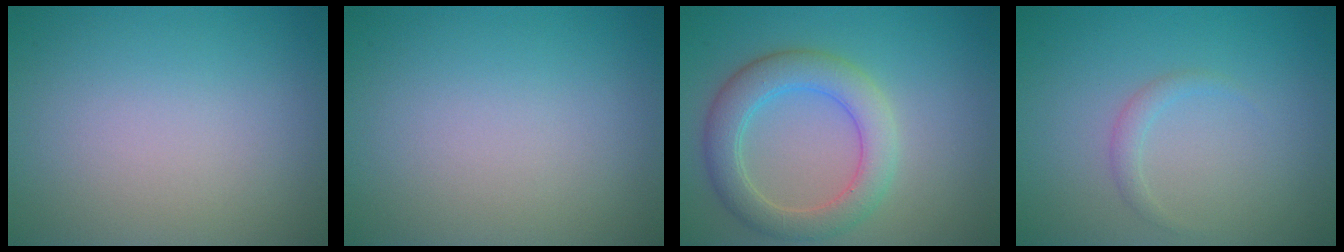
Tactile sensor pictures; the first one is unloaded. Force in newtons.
{"total": 0.0}
{"total": 4.8, "press": 4.8, "slide": 0.4}
{"total": 1.1, "press": 1.1, "slide": 0.0}